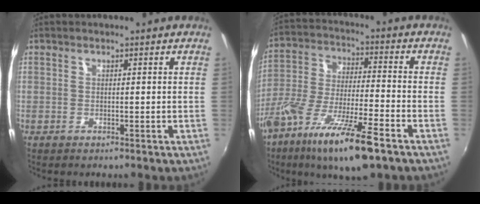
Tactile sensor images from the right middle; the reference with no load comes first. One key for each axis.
{"total": 17.4, "fx": -10.6, "fy": 3.5, "fz": 13.3, "tx": -0.264, "ty": -0.047, "tz": -0.198}